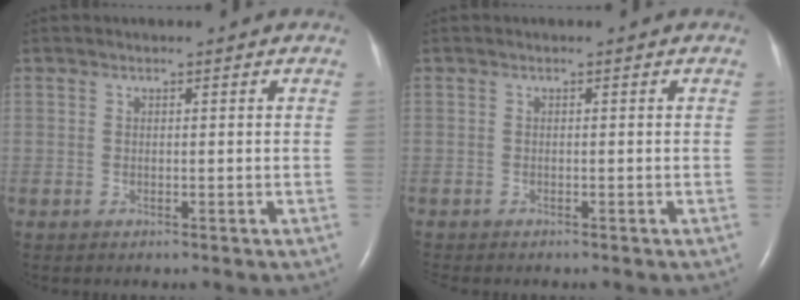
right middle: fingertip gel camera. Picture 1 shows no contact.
{"total": 1.5, "force": [-1.3, 0.3, 0.5], "torque": [-0.011, -0.004, -0.018]}